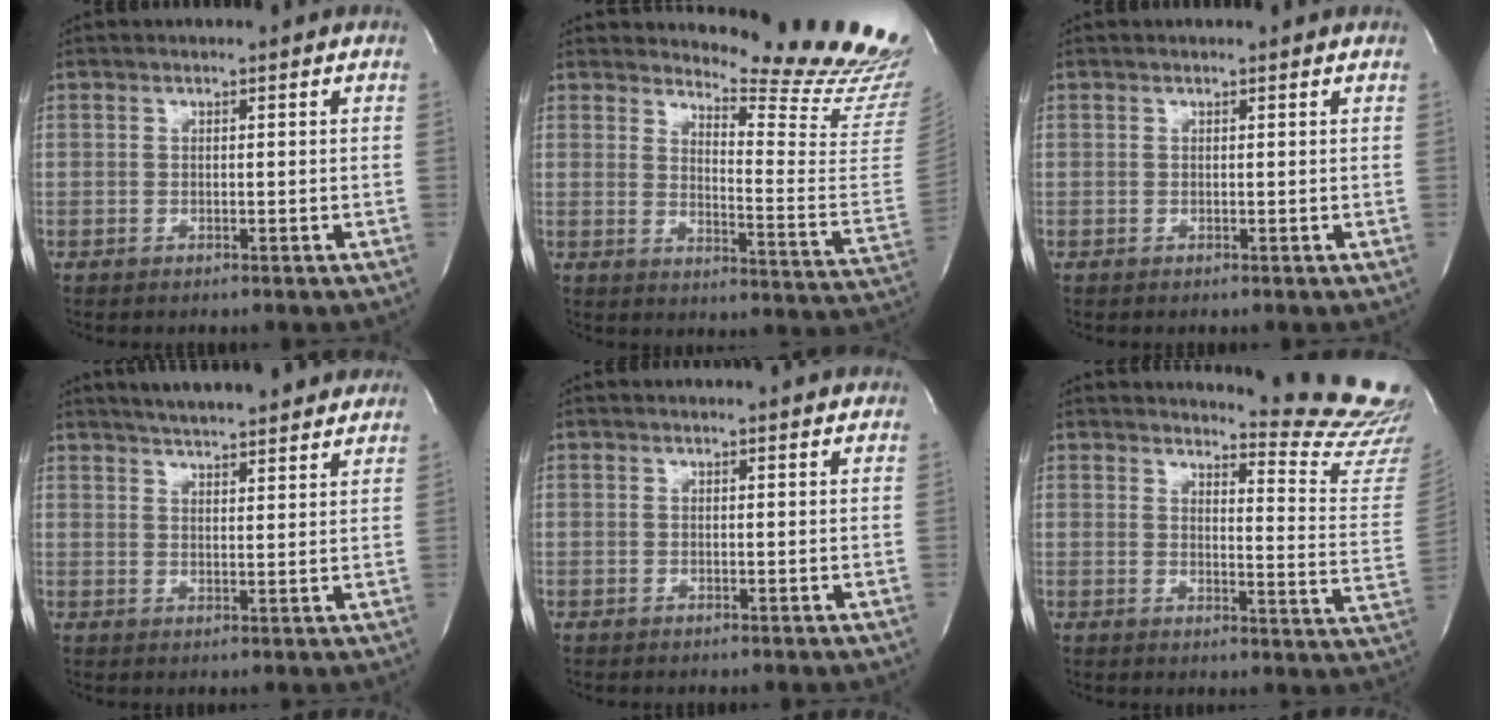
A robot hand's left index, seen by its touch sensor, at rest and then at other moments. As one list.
[{"total": 17.5, "force": [16.8, -0.1, 4.7], "torque": [-0.070, -0.161, 0.189]}, {"total": 0.7, "force": [0.6, 0.2, -0.1], "torque": [-0.009, -0.001, -0.002]}, {"total": 14.4, "force": [12.9, 2.3, 6.1], "torque": [-0.088, 0.012, 0.168]}, {"total": 2.4, "force": [2.3, 0.7, 0.5], "torque": [-0.009, 0.001, 0.011]}, {"total": 14.2, "force": [14.0, -1.4, 1.9], "torque": [-0.020, -0.161, 0.140]}]